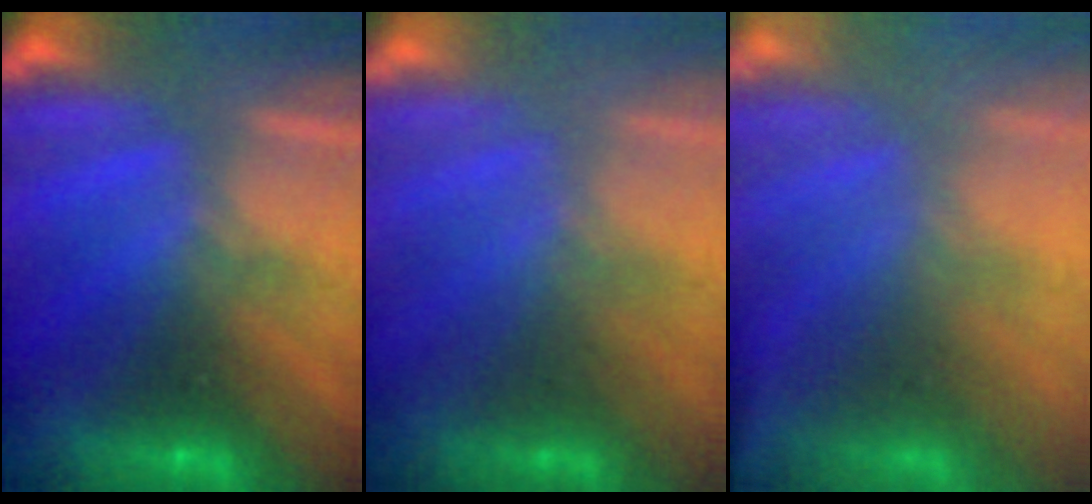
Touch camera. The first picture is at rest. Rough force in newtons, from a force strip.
{"total": 2.1}
{"total": 6.9}